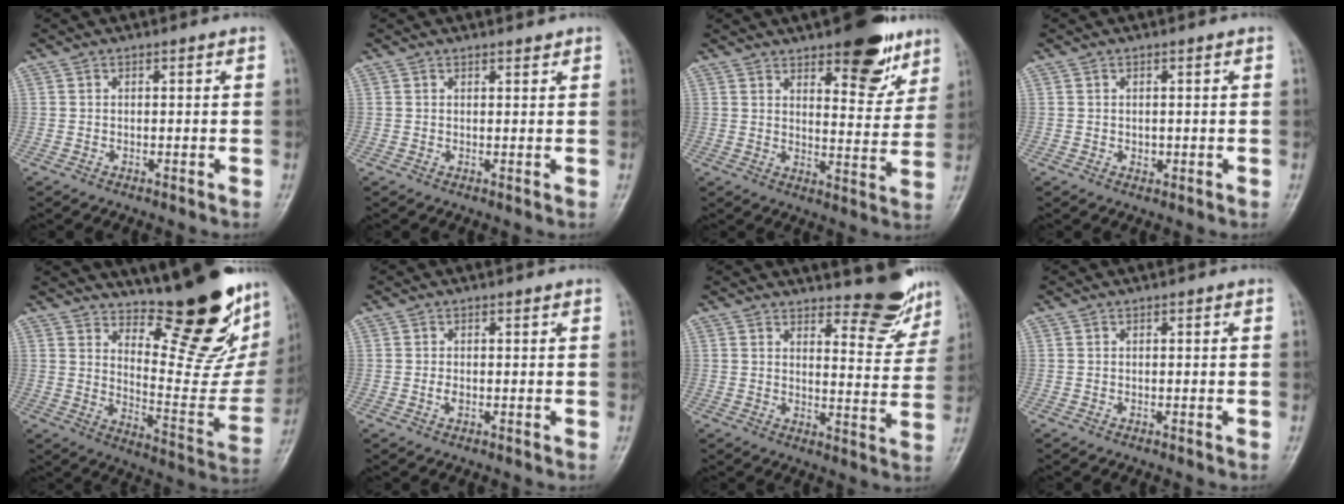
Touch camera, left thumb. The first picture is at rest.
{"total": 1.0, "force": [0.9, 0.2, 0.2], "torque": [-0.002, -0.009, 0.013]}
{"total": 13.2, "force": [8.5, 5.1, 8.7], "torque": [-0.072, -0.050, 0.119]}
{"total": 1.0, "force": [0.3, 0.7, 0.6], "torque": [-0.006, -0.002, 0.006]}
{"total": 24.1, "force": [17.8, 7.5, 14.5], "torque": [-0.164, -0.140, 0.249]}
{"total": 1.2, "force": [0.0, 0.7, 1.0], "torque": [-0.016, 0.000, 0.001]}
{"total": 9.8, "force": [8.5, 2.9, 3.8], "torque": [-0.024, -0.078, 0.106]}
{"total": 0.0}